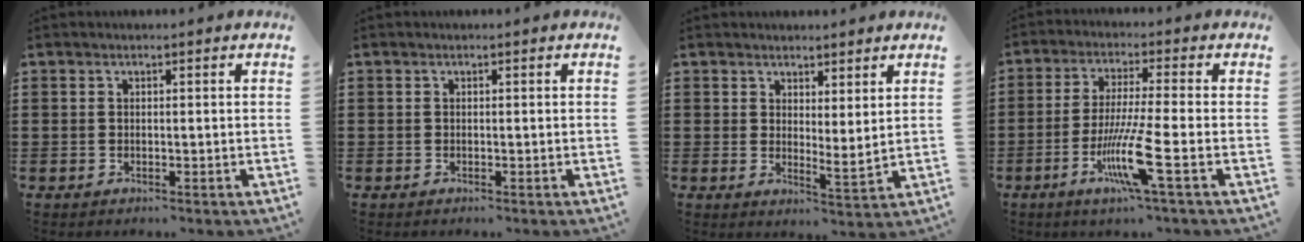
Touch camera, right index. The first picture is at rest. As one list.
[{"total": 0.0}, {"total": 2.7, "force": [2.6, 0.5, 0.4], "torque": [-0.018, -0.004, 0.049]}, {"total": 9.5, "force": [-3.7, 0.0, 8.7], "torque": [-0.178, -0.022, -0.072]}]